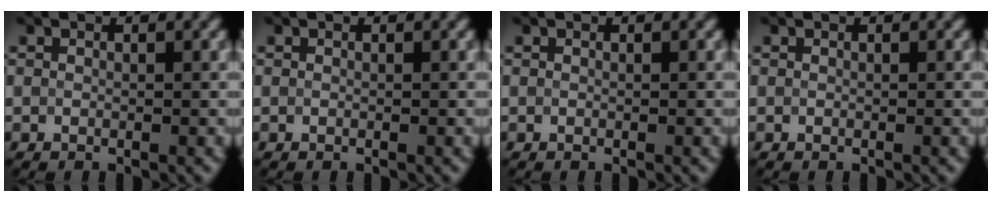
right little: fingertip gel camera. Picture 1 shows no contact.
{"total": 0.0}
{"total": 0.0}
{"total": 0.0}